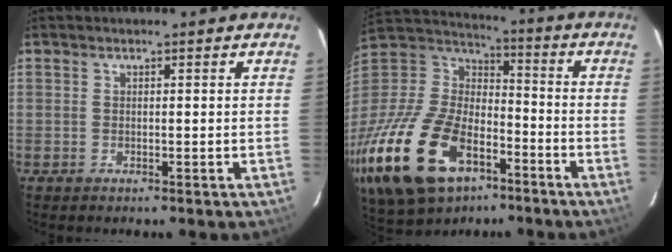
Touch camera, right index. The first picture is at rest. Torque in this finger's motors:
{"motor_torque": [1.21, -0.93, 1.06, 0.21]}